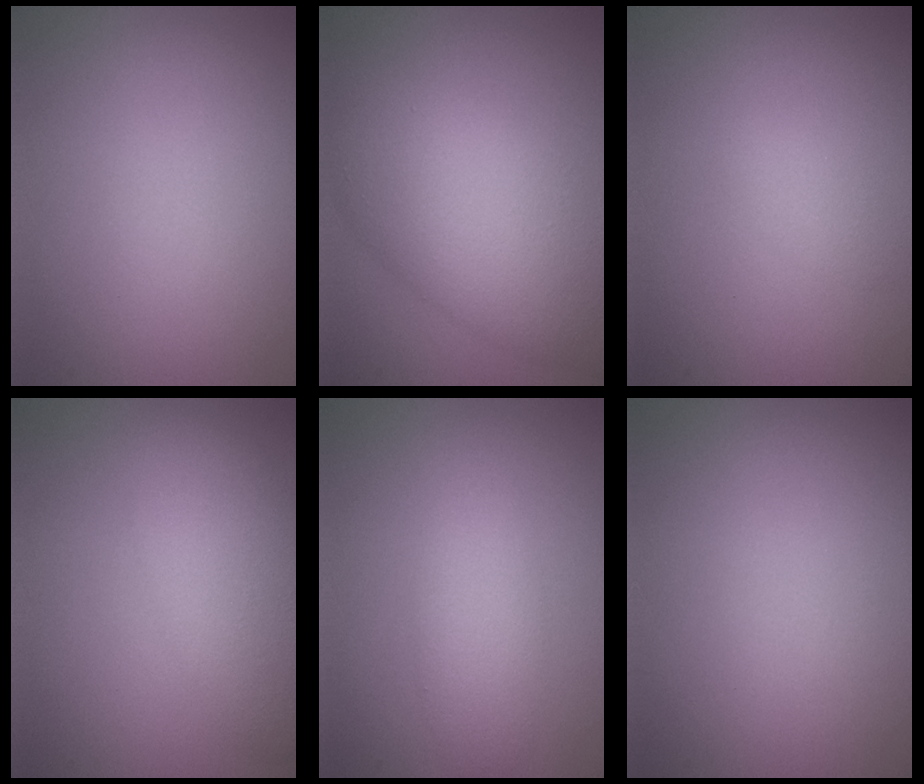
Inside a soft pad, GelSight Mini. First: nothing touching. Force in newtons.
{"total": 8.8, "press": 8.8, "slide": 0.2}
{"total": 1.2, "press": 1.2, "slide": 0.1}
{"total": 6.6, "press": 6.6, "slide": 0.5}
{"total": 2.7, "press": 2.7, "slide": 0.1}
{"total": 0.0}